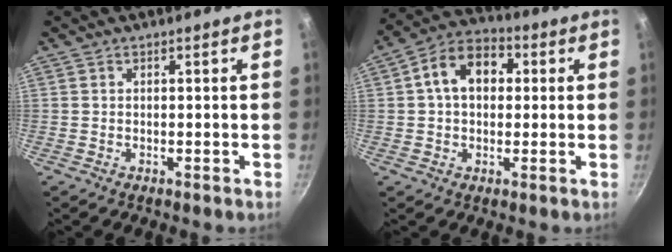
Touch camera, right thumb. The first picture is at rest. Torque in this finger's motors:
{"motor_torque": [0.10, 2.47, 1.04, -0.34, 0.07]}